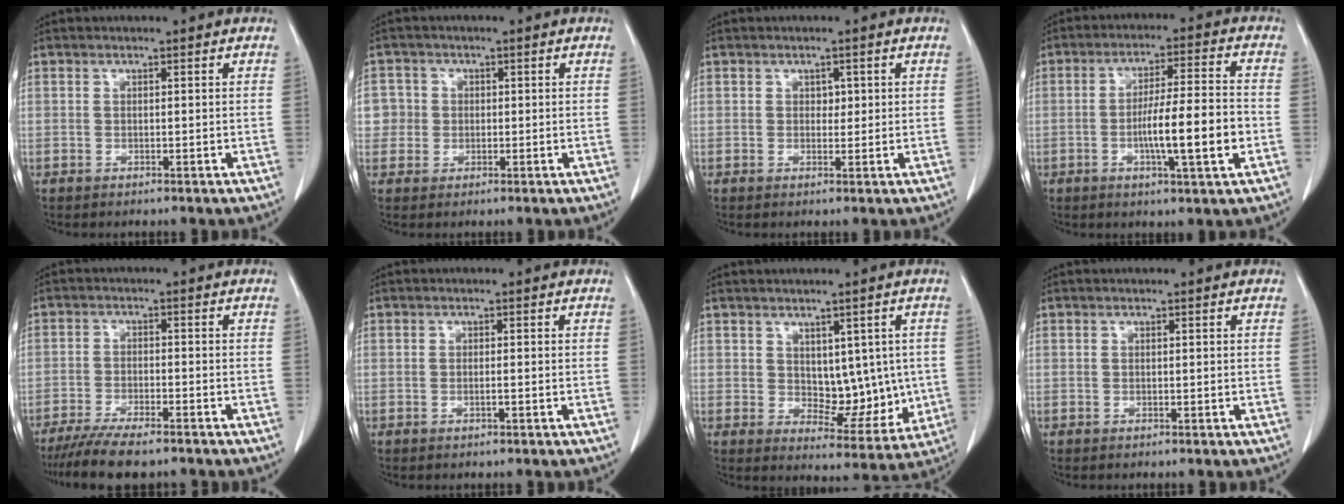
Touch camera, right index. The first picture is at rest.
{"total": 3.9, "force": [0.2, 3.8, 0.0], "torque": [0.014, 0.012, 0.002]}
{"total": 1.3, "force": [0.4, 1.0, 0.8], "torque": [-0.008, -0.001, 0.004]}
{"total": 10.7, "force": [-2.6, 0.6, 10.3], "torque": [-0.168, 0.004, -0.043]}
{"total": 9.4, "force": [-7.9, 1.4, 5.0], "torque": [-0.078, -0.020, -0.127]}
{"total": 0.7, "force": [-0.3, 0.0, 0.7], "torque": [-0.016, -0.001, -0.003]}
{"total": 8.0, "force": [0.9, 4.9, 6.2], "torque": [-0.064, 0.000, 0.032]}
{"total": 0.0}